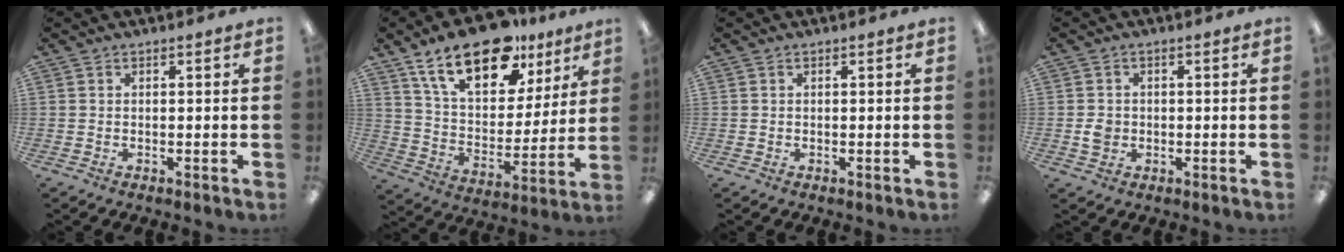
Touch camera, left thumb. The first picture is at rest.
{"total": 21.2, "force": [13.9, 10.2, 12.3], "torque": [-0.210, -0.067, 0.243]}
{"total": 0.0}
{"total": 3.1, "force": [-0.3, 2.7, 1.5], "torque": [-0.019, 0.002, -0.007]}